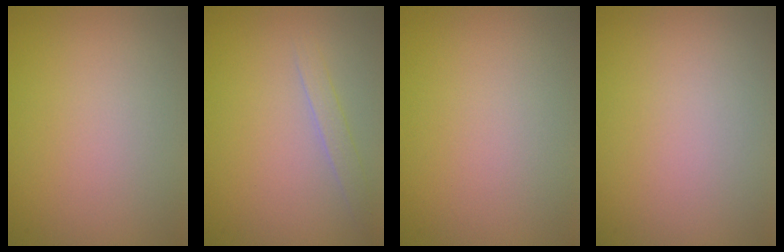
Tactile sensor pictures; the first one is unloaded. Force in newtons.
{"total": 1.3, "press": 1.3, "slide": 0.1}
{"total": 0.0}
{"total": 0.0}